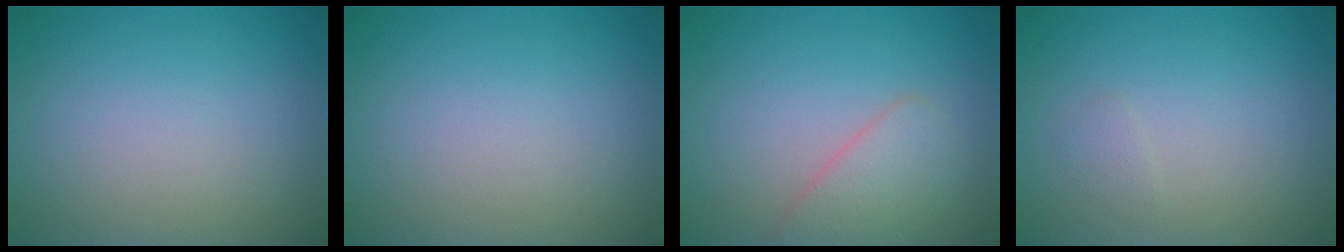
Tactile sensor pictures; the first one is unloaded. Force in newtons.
{"total": 0.0}
{"total": 2.6, "press": 2.6, "slide": 0.1}
{"total": 0.6, "press": 0.6, "slide": 0.0}